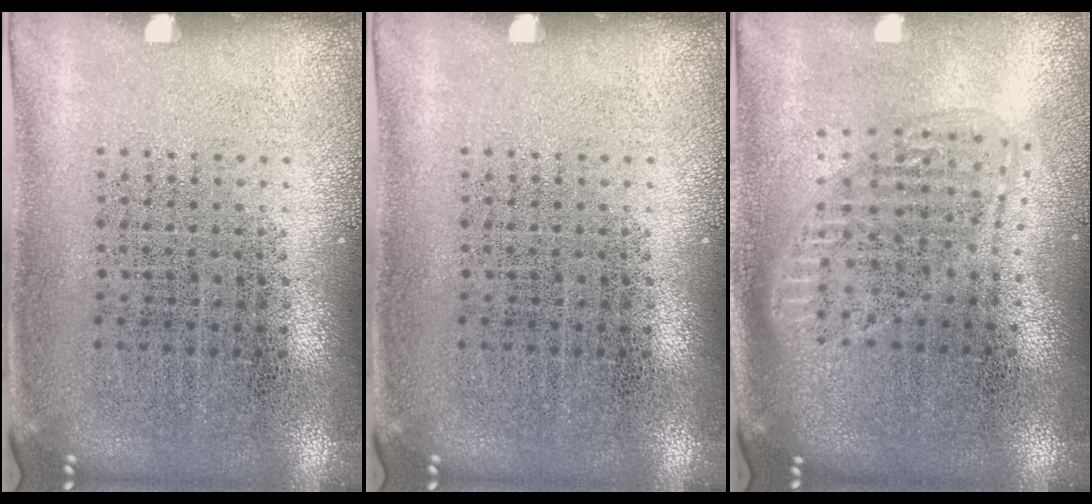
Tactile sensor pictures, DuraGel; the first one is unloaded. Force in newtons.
{"total": 0.0}
{"total": 1.7, "press": 1.4, "slide": 0.9}